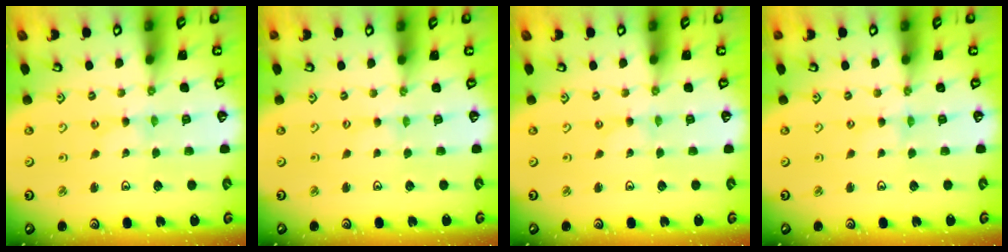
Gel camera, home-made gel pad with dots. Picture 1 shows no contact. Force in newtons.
{"total": 0.0}
{"total": 0.0}
{"total": 0.5, "press": 0.5, "slide": 0.2}